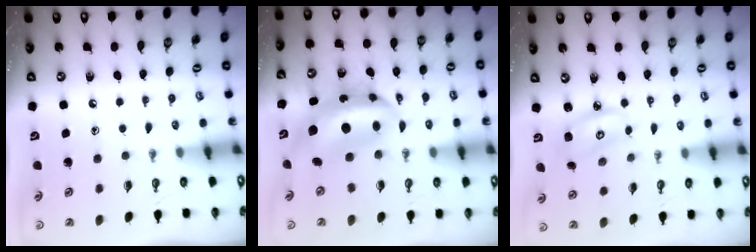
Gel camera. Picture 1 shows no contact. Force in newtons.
{"total": 10.3, "press": 10.3, "slide": 1.1}
{"total": 5.4, "press": 5.4, "slide": 0.4}